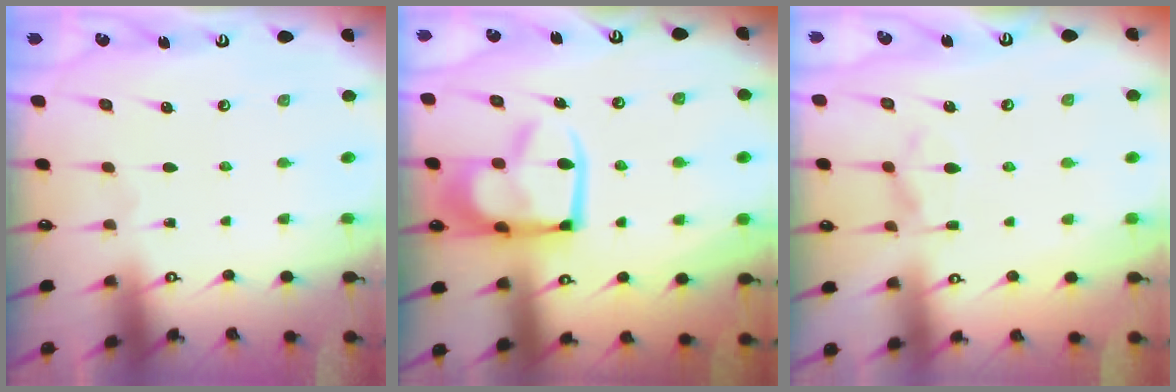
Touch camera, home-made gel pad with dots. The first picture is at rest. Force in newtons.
{"total": 13.5, "press": 13.4, "slide": 1.6}
{"total": 1.9, "press": 1.4, "slide": 1.2}